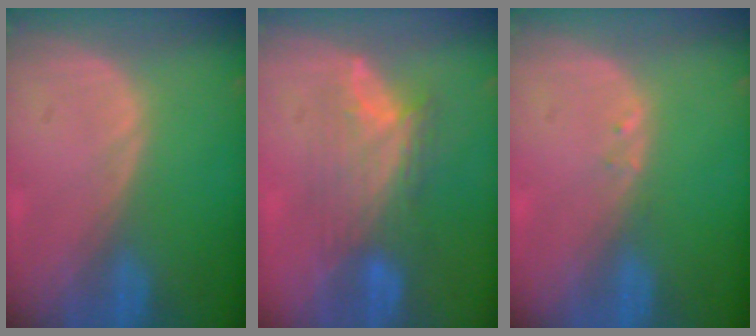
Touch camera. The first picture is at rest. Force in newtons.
{"total": 7.3, "press": 7.1, "slide": 1.7}
{"total": 0.6, "press": 0.6, "slide": 0.1}